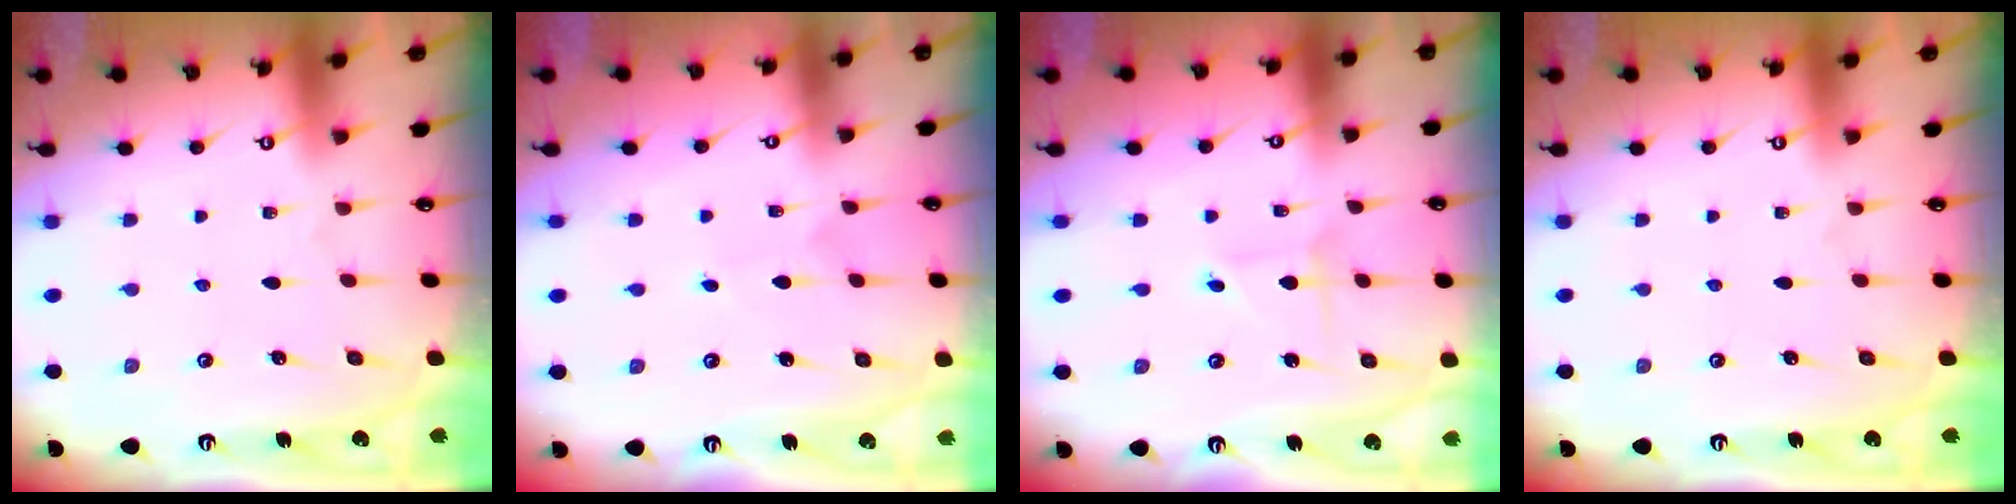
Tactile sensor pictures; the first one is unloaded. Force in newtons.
{"total": 1.9, "press": 1.9, "slide": 0.2}
{"total": 0.9, "press": 0.9, "slide": 0.0}
{"total": 0.0}